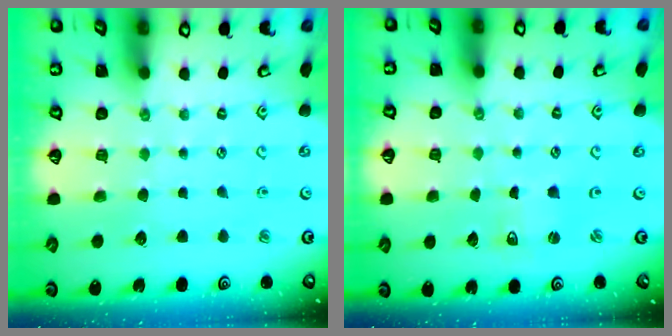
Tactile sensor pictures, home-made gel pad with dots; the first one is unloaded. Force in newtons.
{"total": 2.7, "press": 2.7, "slide": 0.3}